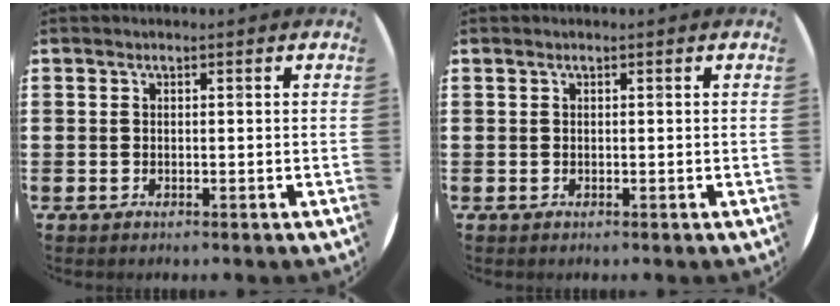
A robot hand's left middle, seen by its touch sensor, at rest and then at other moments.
{"total": 0.0}